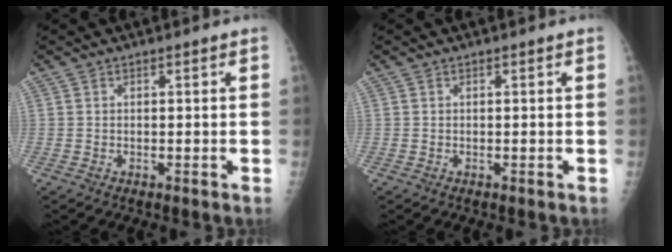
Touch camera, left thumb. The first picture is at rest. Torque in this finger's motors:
{"motor_torque": [0.00, 0.00, 0.00, 0.00, 0.00]}